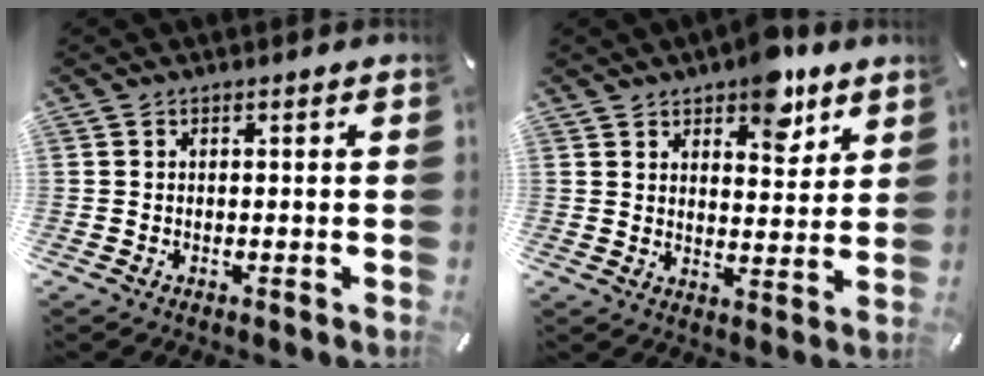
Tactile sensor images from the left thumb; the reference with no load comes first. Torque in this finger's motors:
{"motor_torque": [1.42, 0.85, 1.03, -1.09, 0.26]}